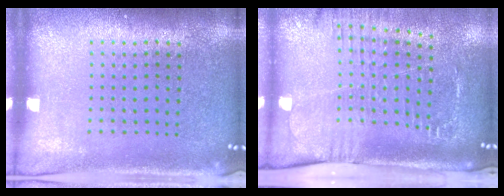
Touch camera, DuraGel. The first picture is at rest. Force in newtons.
{"total": 2.6, "press": 2.1, "slide": 1.6}